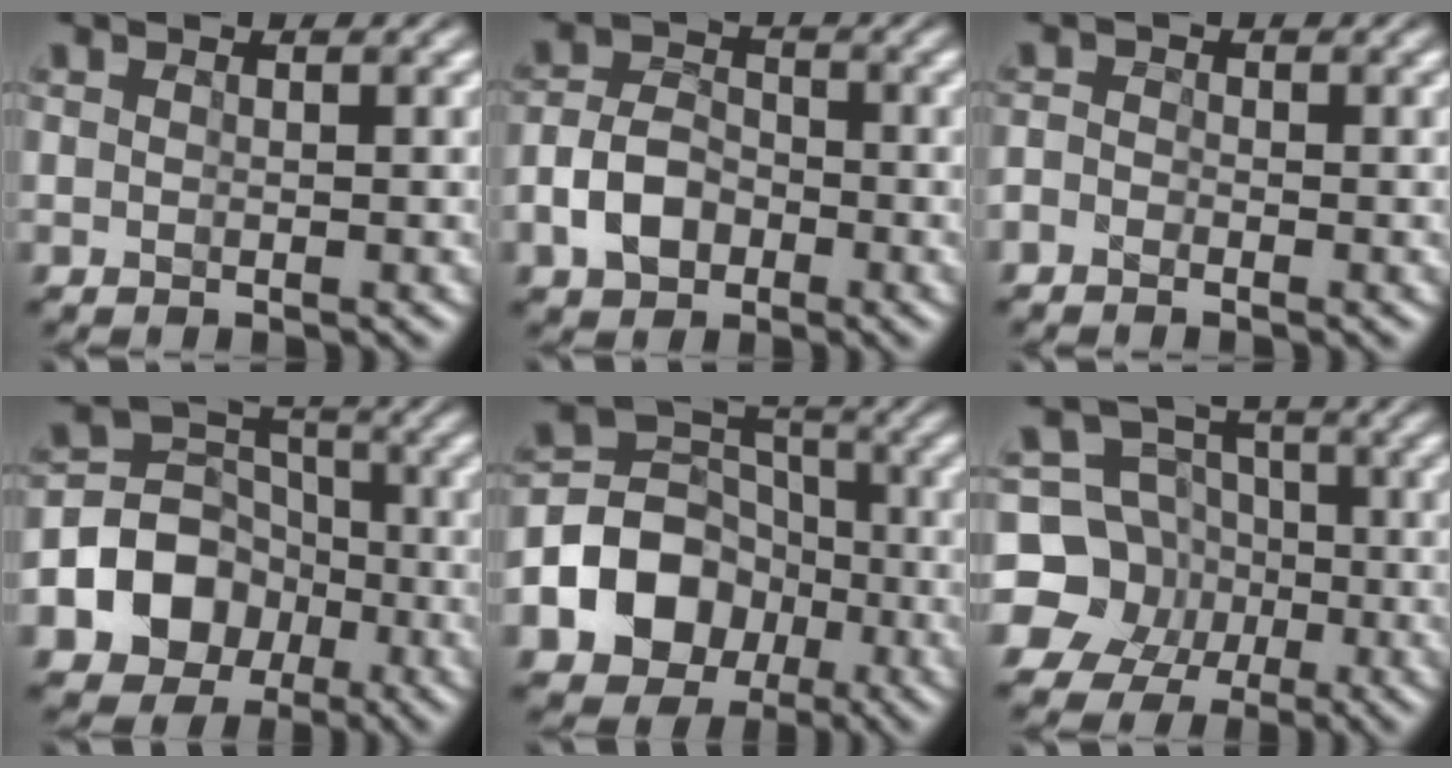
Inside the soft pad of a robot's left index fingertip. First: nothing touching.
{"total": 4.3, "force": [-2.0, 2.8, 2.5], "torque": [-0.051, 0.006, -0.036]}
{"total": 1.3, "force": [-1.1, 0.6, 0.3], "torque": [0.002, 0.010, -0.022]}
{"total": 9.8, "force": [-3.8, 8.2, 3.8], "torque": [-0.063, -0.003, -0.088]}
{"total": 10.6, "force": [-3.9, 8.6, 4.8], "torque": [-0.087, -0.012, -0.089]}
{"total": 10.6, "force": [-2.8, 9.9, 2.6], "torque": [-0.078, 0.009, -0.070]}